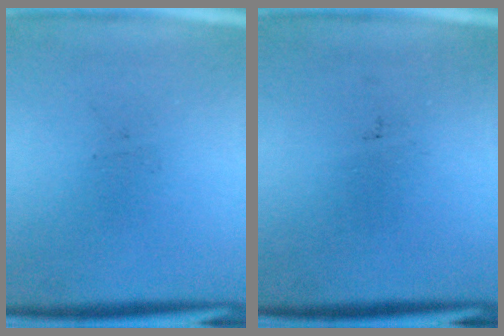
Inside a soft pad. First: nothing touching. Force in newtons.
{"total": 0.0}